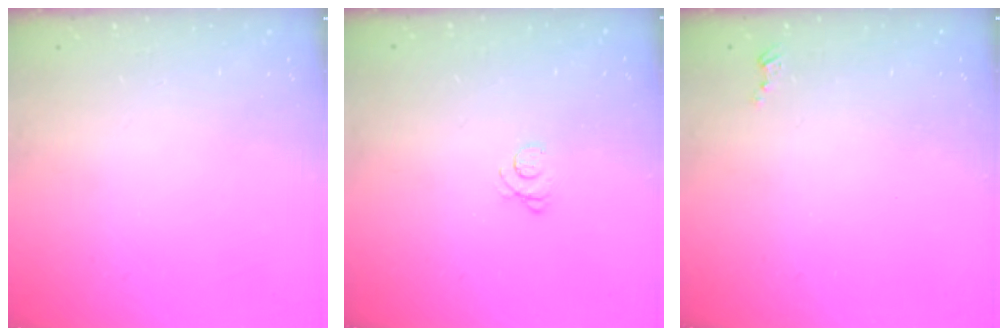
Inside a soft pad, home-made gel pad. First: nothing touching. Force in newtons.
{"total": 2.8, "press": 2.8, "slide": 0.4}
{"total": 2.5, "press": 2.5, "slide": 0.3}